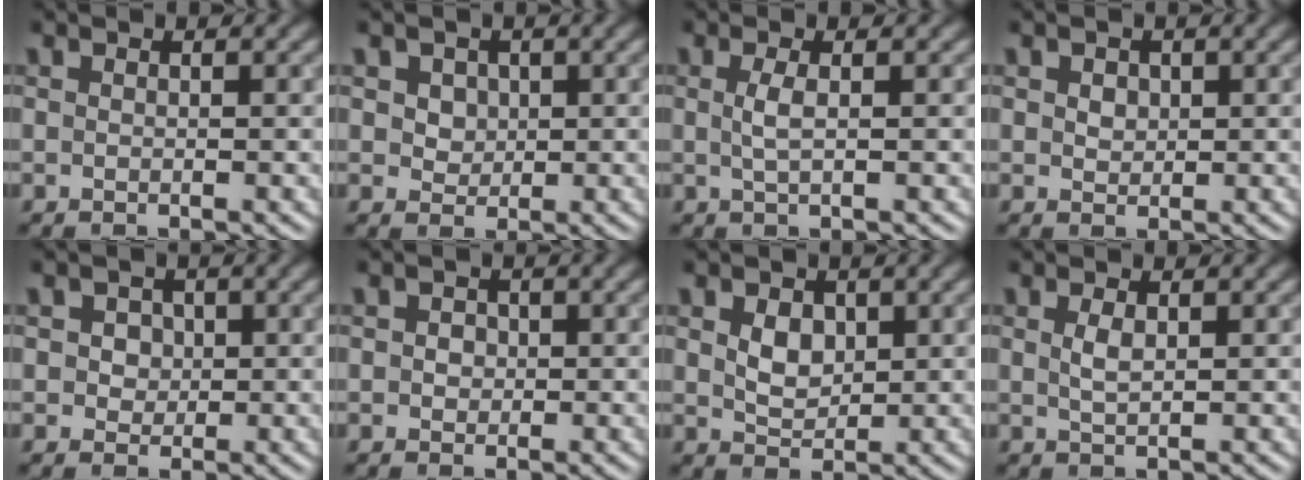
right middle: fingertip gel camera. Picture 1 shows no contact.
{"total": 3.1, "force": [1.3, 2.4, 1.5], "torque": [-0.036, 0.008, 0.027]}
{"total": 1.7, "force": [0.2, 0.5, 1.6], "torque": [-0.031, 0.002, 0.002]}
{"total": 1.4, "force": [0.5, 1.2, 0.7], "torque": [-0.011, 0.004, 0.005]}
{"total": 2.5, "force": [0.8, 2.0, 1.2], "torque": [-0.015, 0.014, 0.004]}
{"total": 1.4, "force": [0.2, 1.2, 0.7], "torque": [-0.008, 0.006, -0.003]}
{"total": 2.6, "force": [0.8, 1.9, 1.7], "torque": [-0.035, -0.003, 0.016]}
{"total": 1.4, "force": [0.5, 0.6, 1.2], "torque": [-0.029, -0.001, 0.012]}